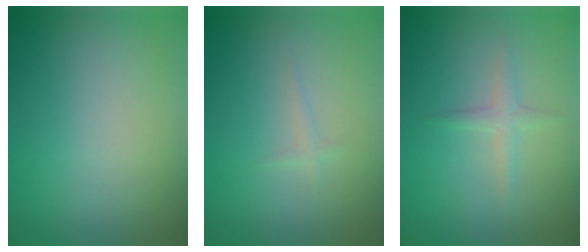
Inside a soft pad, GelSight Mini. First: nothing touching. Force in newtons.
{"total": 0.7, "press": 0.6, "slide": 0.1}
{"total": 1.9, "press": 1.9, "slide": 0.1}